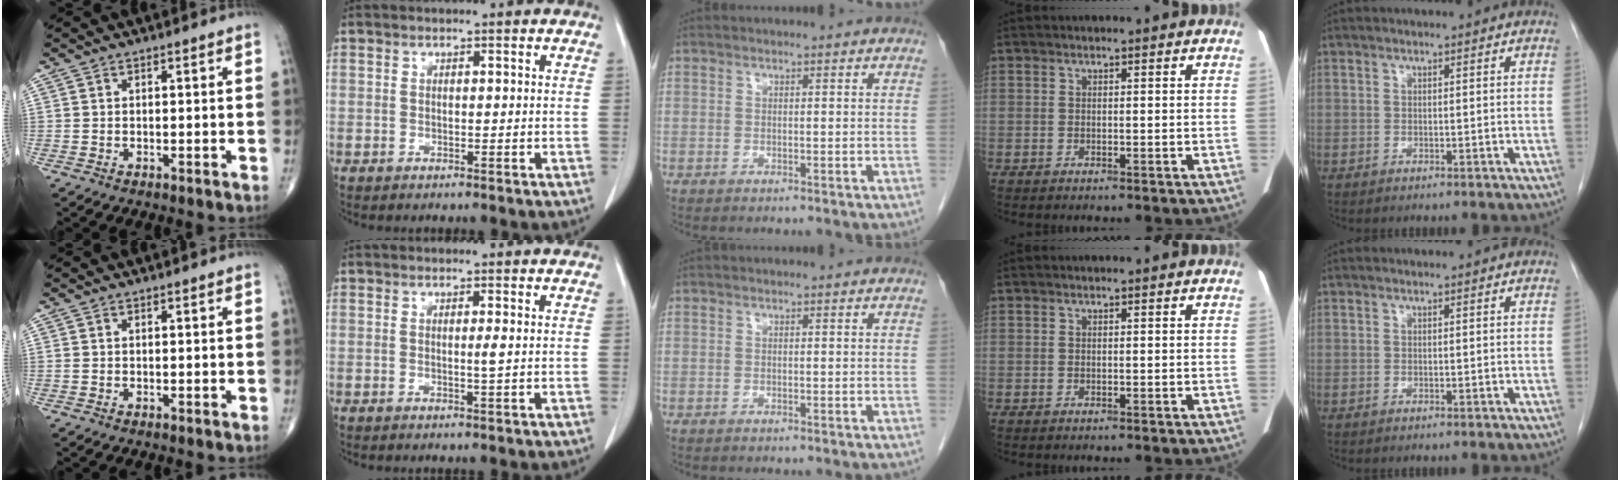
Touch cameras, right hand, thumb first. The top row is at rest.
{"index": {"total": 1.1, "force": [0.1, -0.3, 1.1], "torque": [-0.020, -0.002, -0.001]}}